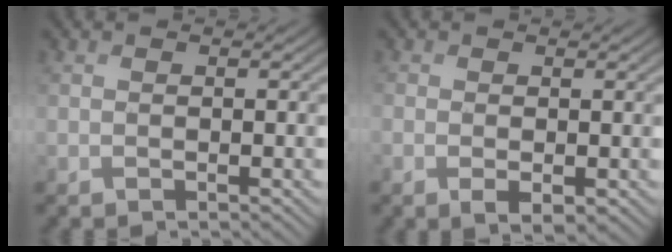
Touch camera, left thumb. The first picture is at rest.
{"total": 1.5, "force": [-0.5, 0.7, 1.2], "torque": [-0.021, -0.009, -0.008]}